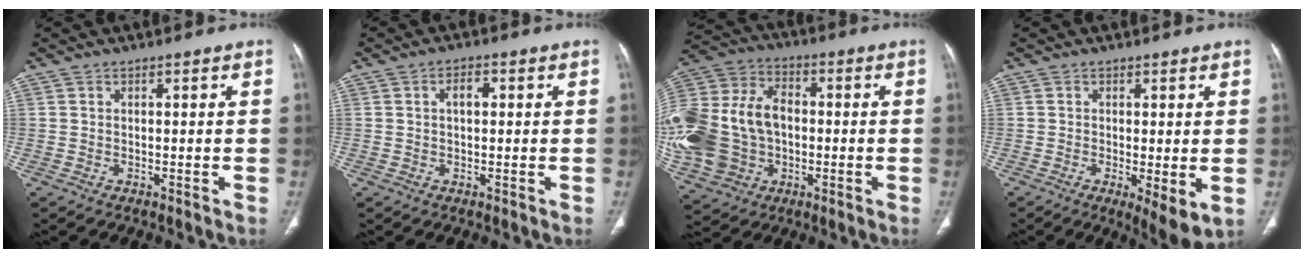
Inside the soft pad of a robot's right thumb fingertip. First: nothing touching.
{"total": 2.8, "force": [0.5, 1.5, 2.3], "torque": [-0.037, 0.008, 0.008]}
{"total": 24.8, "force": [-2.2, 18.9, 16.0], "torque": [-0.376, 0.029, -0.028]}
{"total": 6.2, "force": [-1.0, 1.8, 5.8], "torque": [-0.095, -0.023, -0.016]}